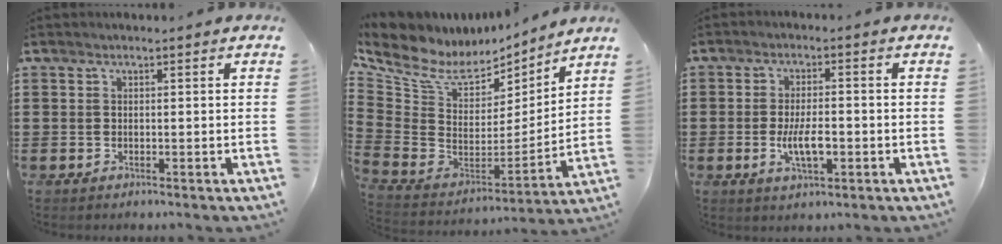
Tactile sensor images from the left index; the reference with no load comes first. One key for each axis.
{"total": 7.2, "fx": 4.9, "fy": 4.4, "fz": 2.9, "tx": -0.099, "ty": -0.041, "tz": 0.086}
{"total": 5.7, "fx": -1.2, "fy": 2.1, "fz": 5.1, "tx": -0.101, "ty": 0.000, "tz": -0.024}